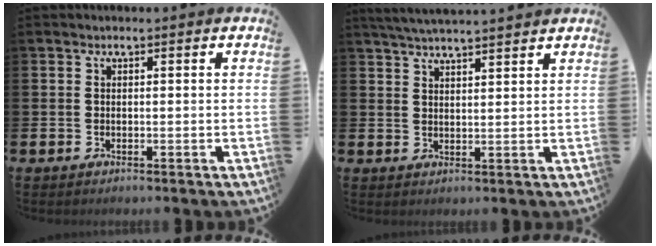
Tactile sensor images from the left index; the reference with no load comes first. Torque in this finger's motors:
{"motor_torque": [-0.08, -0.46, 0.41, 0.12]}